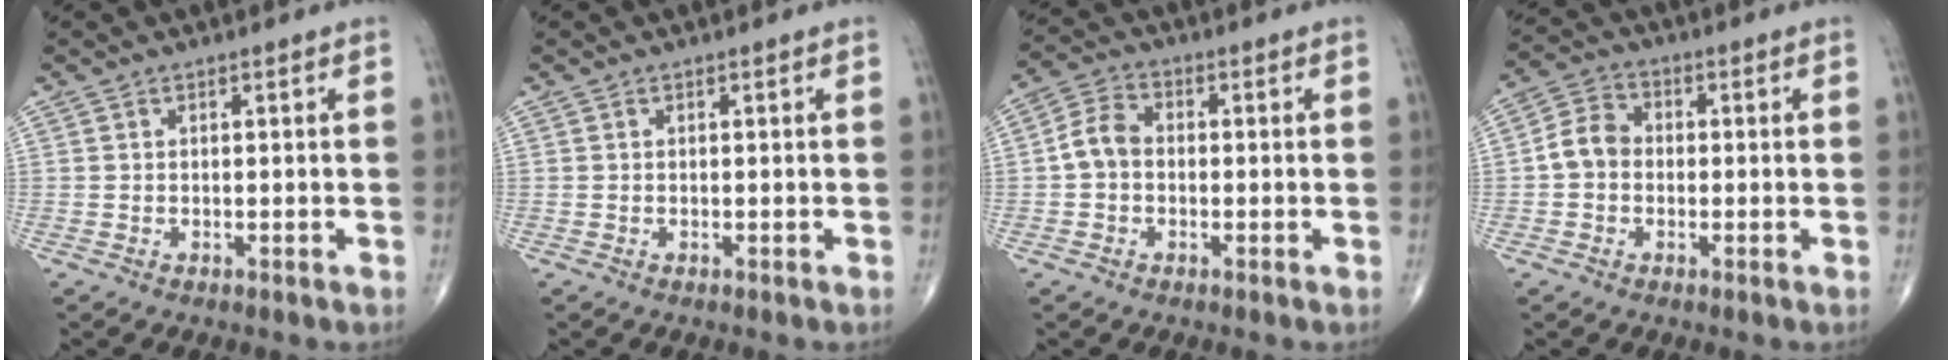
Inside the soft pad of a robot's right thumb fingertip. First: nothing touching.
{"total": 0.0}
{"total": 5.4, "force": [-0.6, 4.1, 3.4], "torque": [-0.059, 0.018, -0.022]}
{"total": 5.8, "force": [-0.6, 4.8, 3.2], "torque": [-0.048, 0.021, -0.023]}